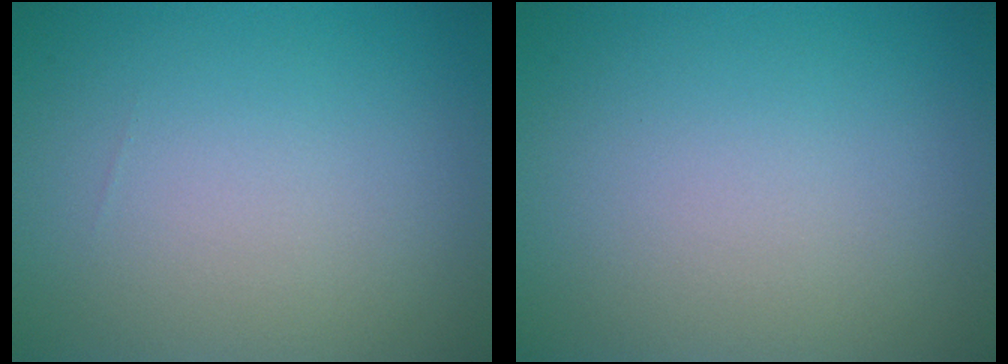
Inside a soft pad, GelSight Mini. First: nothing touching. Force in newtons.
{"total": 0.0}